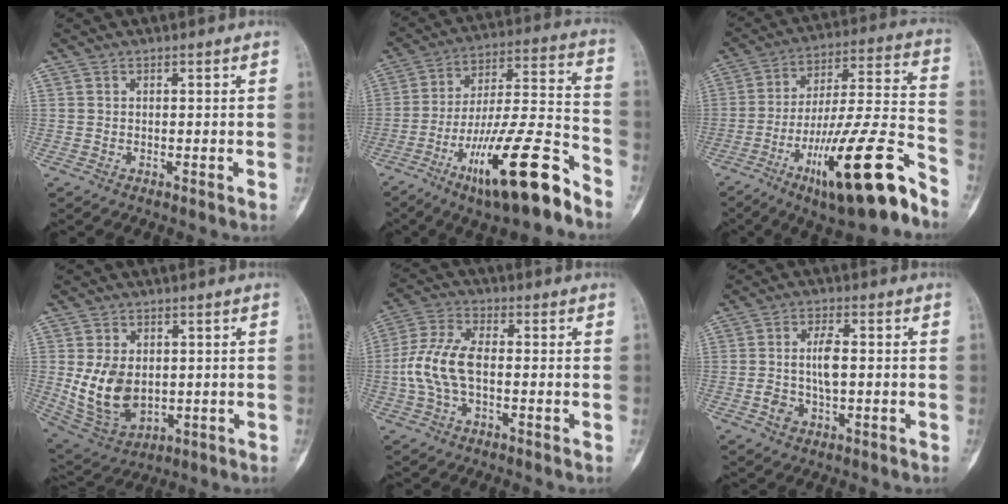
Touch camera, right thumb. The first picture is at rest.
{"total": 21.6, "force": [-12.8, 4.4, 16.8], "torque": [-0.292, 0.069, -0.215]}
{"total": 23.3, "force": [-13.4, 4.3, 18.5], "torque": [-0.292, 0.071, -0.216]}
{"total": 11.6, "force": [0.0, 8.1, 8.4], "torque": [-0.132, -0.008, 0.024]}
{"total": 10.0, "force": [-1.0, 5.2, 8.4], "torque": [-0.192, 0.026, -0.023]}
{"total": 6.3, "force": [-0.4, 3.3, 5.4], "torque": [-0.099, 0.011, -0.006]}